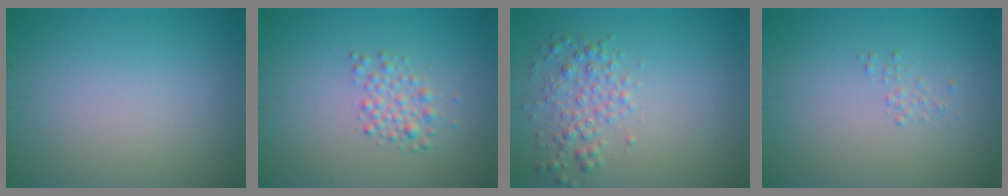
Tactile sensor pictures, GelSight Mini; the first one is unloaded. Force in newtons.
{"total": 1.9, "press": 1.8, "slide": 0.1}
{"total": 2.5, "press": 2.5, "slide": 0.1}
{"total": 0.6, "press": 0.6, "slide": 0.1}